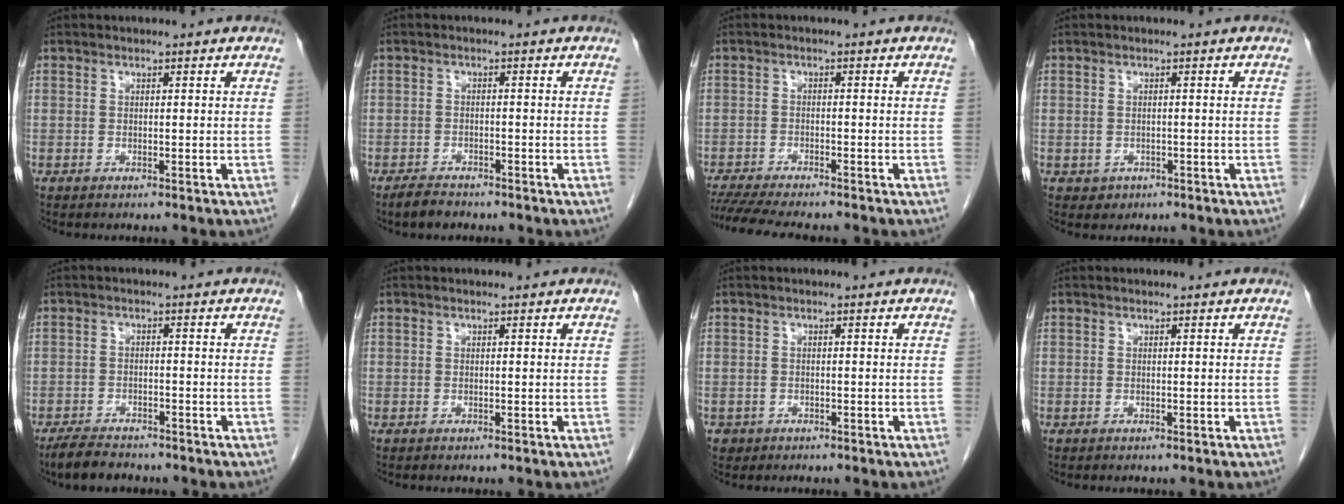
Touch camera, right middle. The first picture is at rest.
{"total": 2.7, "force": [-2.3, 1.0, 0.9], "torque": [-0.023, -0.001, -0.038]}
{"total": 10.5, "force": [-9.3, 1.3, 4.8], "torque": [-0.071, -0.012, -0.141]}
{"total": 1.4, "force": [-0.6, 1.2, 0.2], "torque": [-0.003, 0.004, -0.003]}
{"total": 4.8, "force": [-4.2, 1.5, 1.8], "torque": [-0.036, -0.007, -0.071]}
{"total": 0.0}
{"total": 1.2, "force": [-0.7, 1.0, 0.0], "torque": [-0.007, 0.004, -0.008]}
{"total": 0.0}